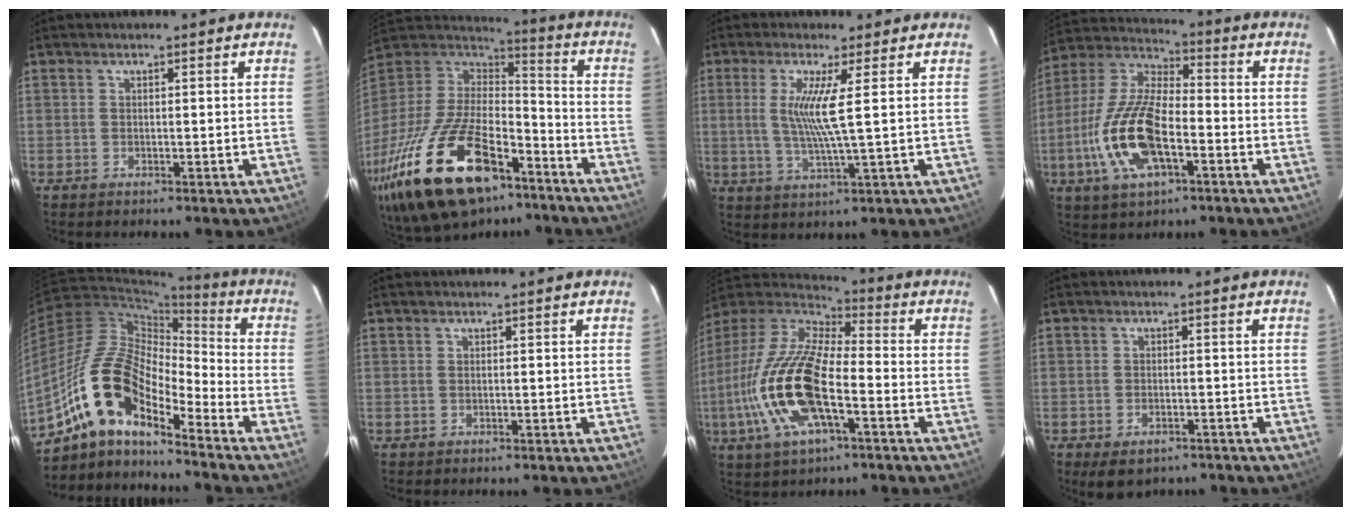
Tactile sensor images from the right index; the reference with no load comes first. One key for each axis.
{"total": 33.4, "fx": -19.8, "fy": 15.1, "fz": 22.2, "tx": -0.458, "ty": -0.044, "tz": -0.318}
{"total": 6.8, "fx": 1.3, "fy": -0.8, "fz": 6.7, "tx": -0.132, "ty": -0.011, "tz": 0.024}
{"total": 16.6, "fx": -5.4, "fy": 6.8, "fz": 14.1, "tx": -0.304, "ty": -0.005, "tz": -0.104}
{"total": 14.6, "fx": -10.2, "fy": 4.8, "fz": 9.2, "tx": -0.169, "ty": 0.013, "tz": -0.211}
{"total": 0.0}
{"total": 21.3, "fx": -6.7, "fy": 7.8, "fz": 18.7, "tx": -0.388, "ty": -0.027, "tz": -0.136}
{"total": 5.1, "fx": -3.3, "fy": 2.9, "fz": 2.6, "tx": -0.050, "ty": -0.012, "tz": -0.041}